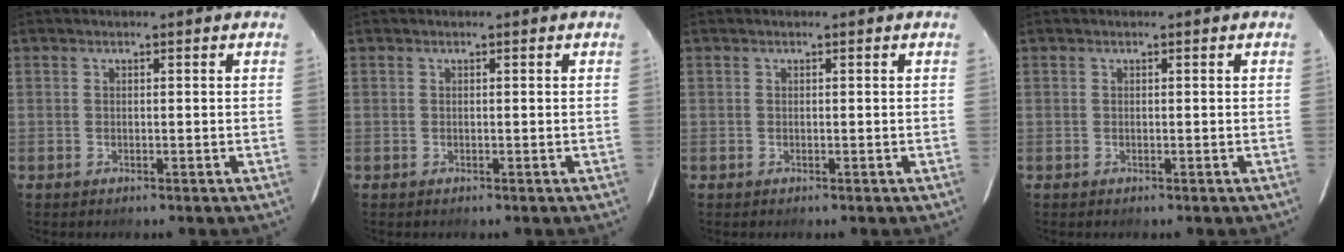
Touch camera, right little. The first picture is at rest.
{"total": 0.0}
{"total": 0.0}
{"total": 0.0}